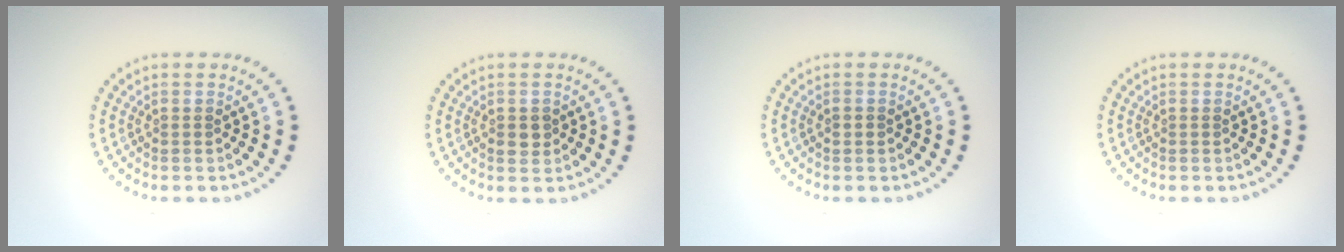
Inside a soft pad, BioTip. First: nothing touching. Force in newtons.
{"total": 1.4, "press": 1.4, "slide": 0.1}
{"total": 0.8, "press": 0.8, "slide": 0.1}
{"total": 0.0}